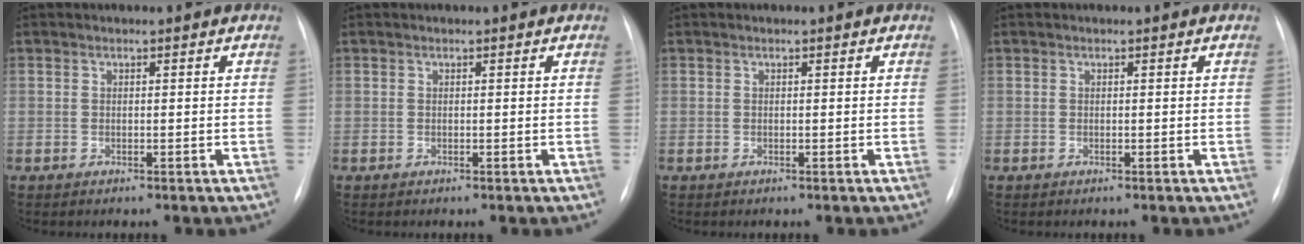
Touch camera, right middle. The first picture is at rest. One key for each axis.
{"total": 0.0}
{"total": 0.0}
{"total": 0.0}